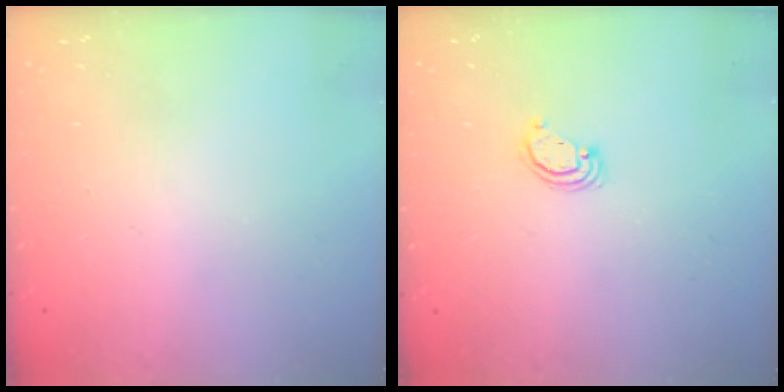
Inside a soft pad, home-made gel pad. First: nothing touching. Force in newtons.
{"total": 2.5, "press": 2.5, "slide": 0.2}